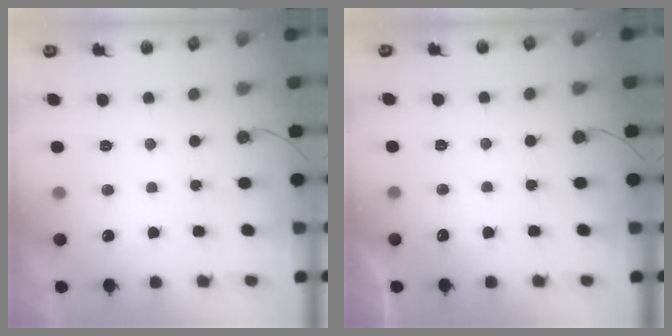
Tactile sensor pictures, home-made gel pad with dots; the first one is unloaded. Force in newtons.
{"total": 3.6, "press": 3.6, "slide": 0.5}